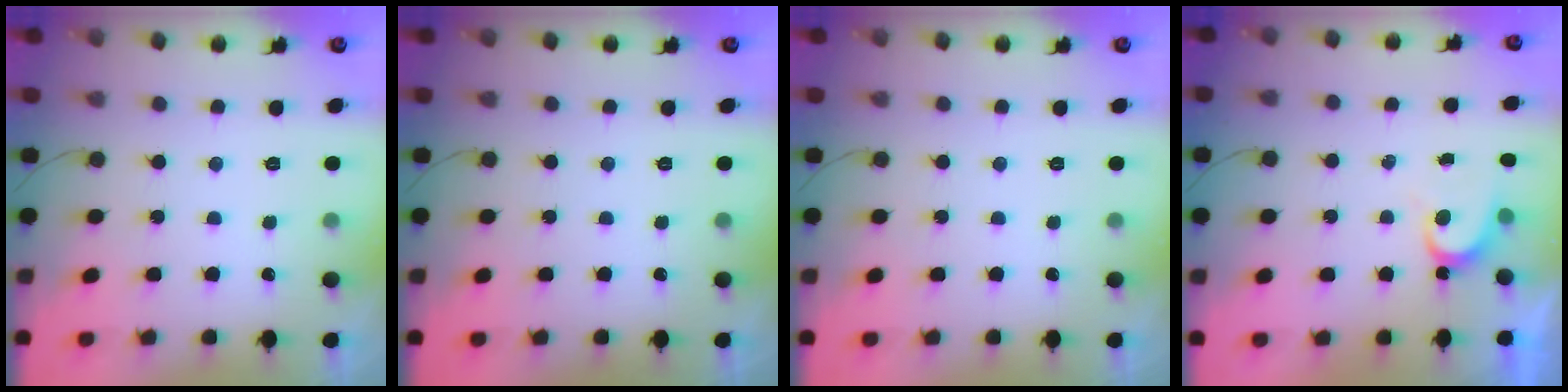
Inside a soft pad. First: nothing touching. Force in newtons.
{"total": 0.0}
{"total": 0.0}
{"total": 3.4, "press": 3.3, "slide": 0.4}